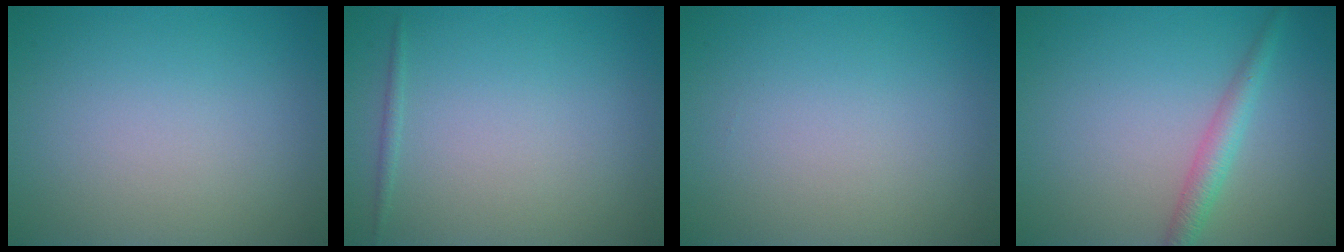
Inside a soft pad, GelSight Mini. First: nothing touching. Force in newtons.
{"total": 0.6, "press": 0.6, "slide": 0.0}
{"total": 0.0}
{"total": 2.2, "press": 2.2, "slide": 0.2}